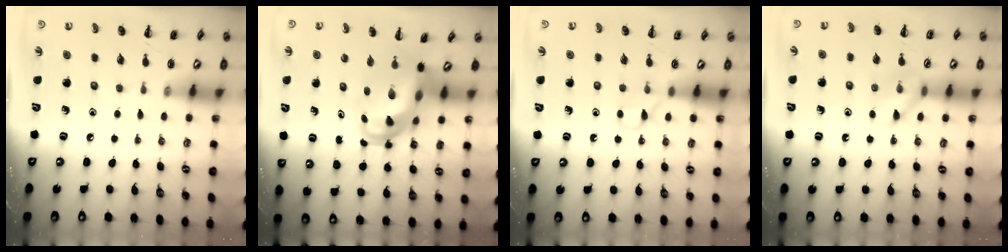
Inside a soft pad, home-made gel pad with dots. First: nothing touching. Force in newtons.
{"total": 7.2, "press": 6.9, "slide": 2.0}
{"total": 3.1, "press": 2.9, "slide": 1.0}
{"total": 8.4, "press": 8.4, "slide": 0.3}